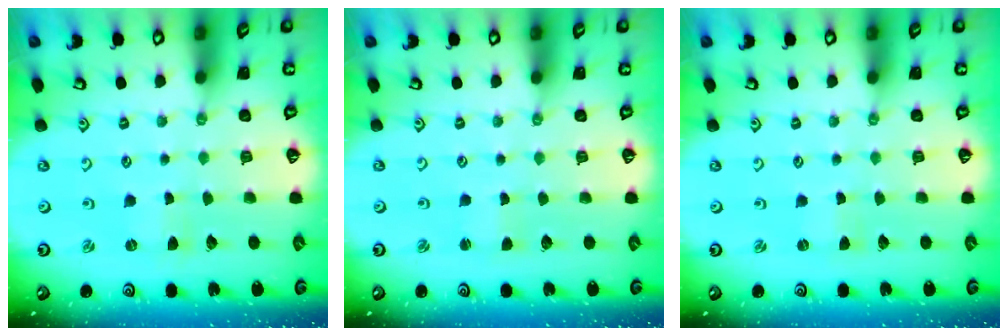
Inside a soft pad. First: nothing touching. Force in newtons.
{"total": 0.9, "press": 0.9, "slide": 0.1}
{"total": 0.0}